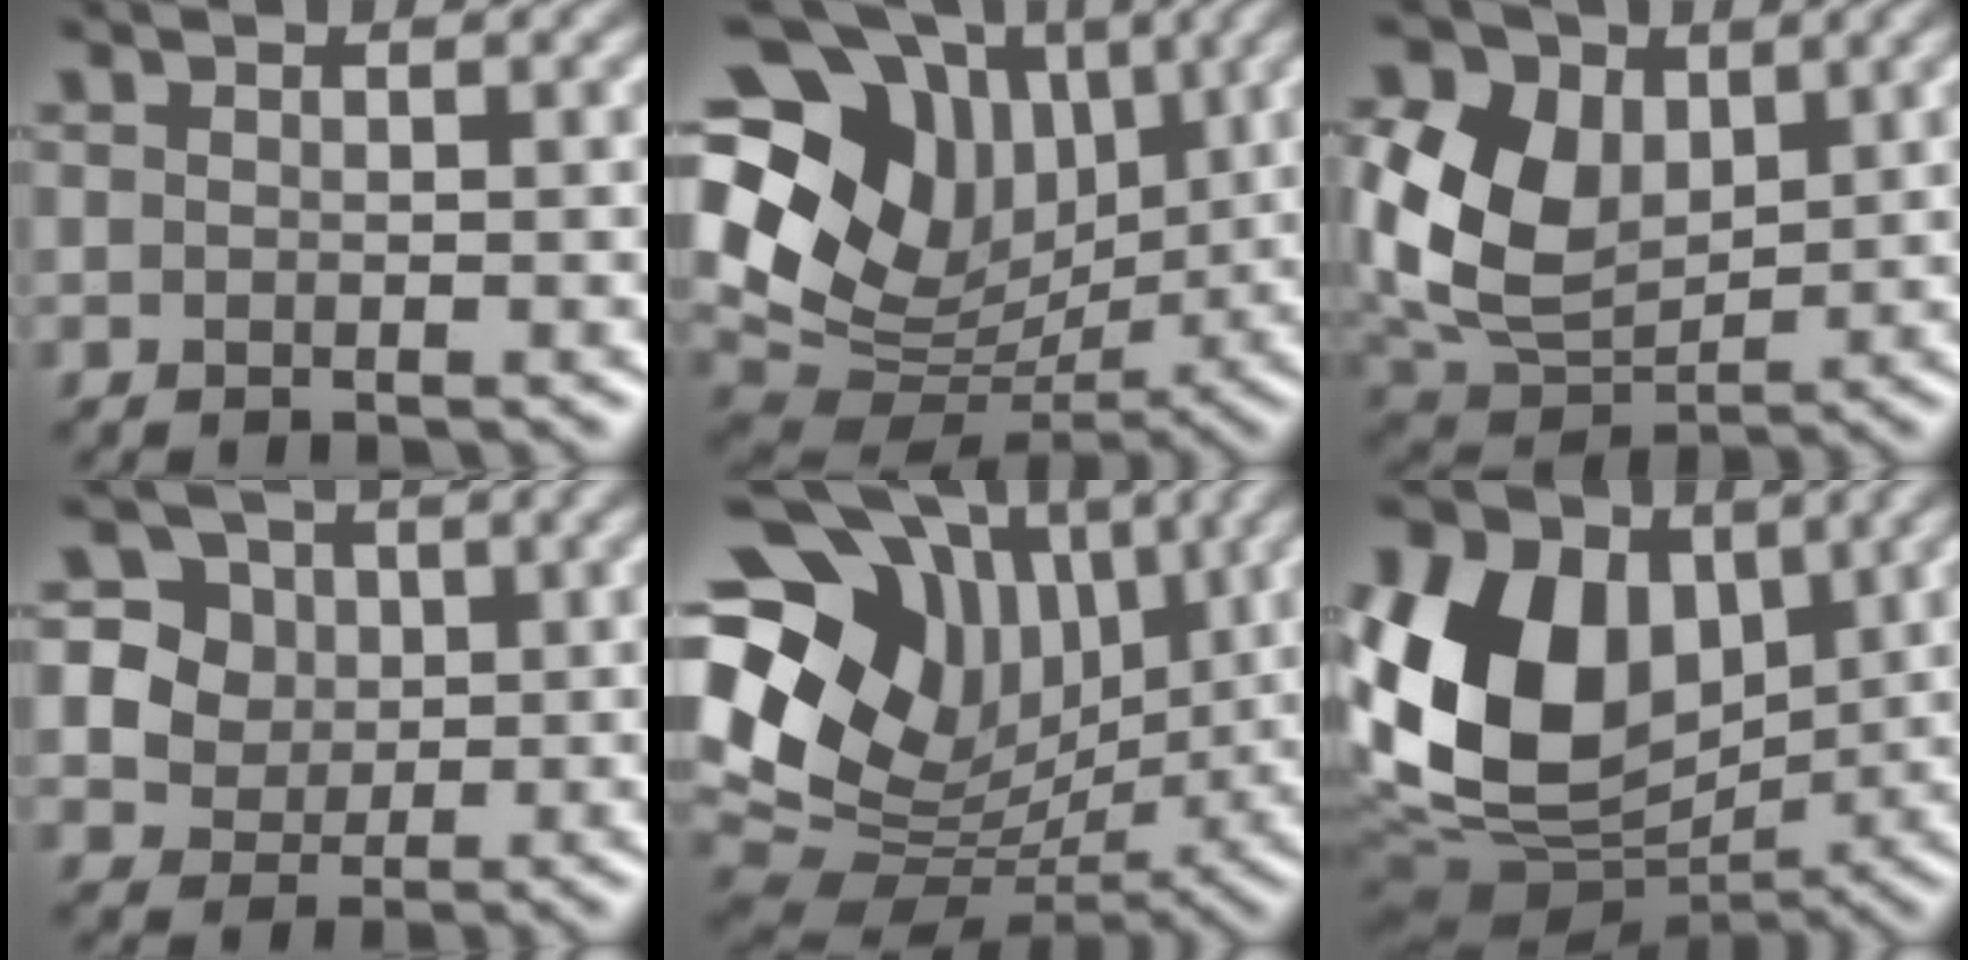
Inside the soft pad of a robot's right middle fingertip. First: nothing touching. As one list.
[{"total": 13.3, "force": [4.4, 10.0, 7.6], "torque": [-0.160, 0.021, 0.077]}, {"total": 10.0, "force": [2.0, 7.1, 6.7], "torque": [-0.174, 0.000, 0.040]}, {"total": 8.9, "force": [3.1, 7.5, 3.6], "torque": [-0.078, 0.026, 0.039]}, {"total": 16.8, "force": [4.6, 12.6, 10.2], "torque": [-0.196, 0.023, 0.096]}, {"total": 13.8, "force": [2.3, 10.0, 9.4], "torque": [-0.203, 0.013, 0.028]}]